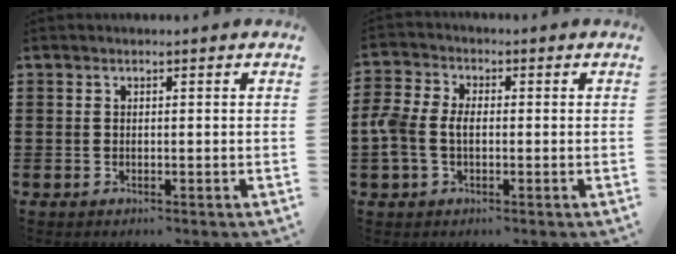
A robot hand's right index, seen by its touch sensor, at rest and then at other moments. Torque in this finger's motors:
{"motor_torque": [0.47, -0.22, 0.27, 0.14]}